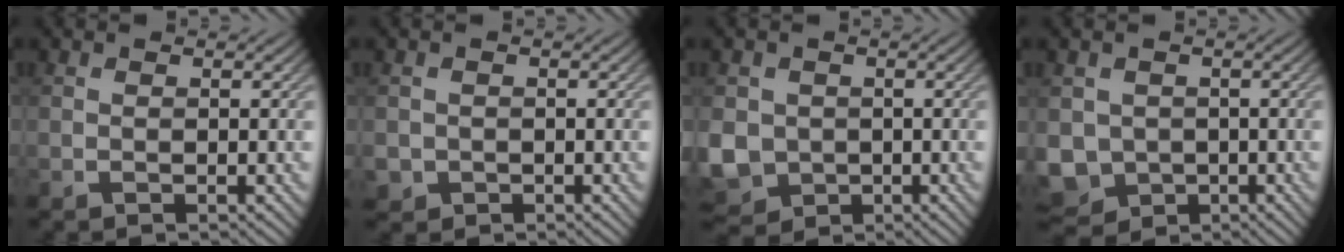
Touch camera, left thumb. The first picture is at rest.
{"total": 1.6, "force": [-0.5, 1.5, 0.2], "torque": [-0.001, -0.009, -0.014]}
{"total": 6.3, "force": [-0.7, 5.7, 2.6], "torque": [-0.091, -0.027, -0.017]}
{"total": 5.5, "force": [-1.0, 5.0, 2.1], "torque": [-0.066, -0.030, -0.020]}